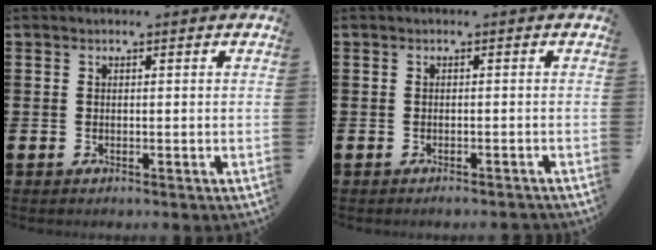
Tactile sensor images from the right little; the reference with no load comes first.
{"total": 0.6, "force": [-0.6, 0.0, 0.2], "torque": [0.004, -0.006, -0.013]}